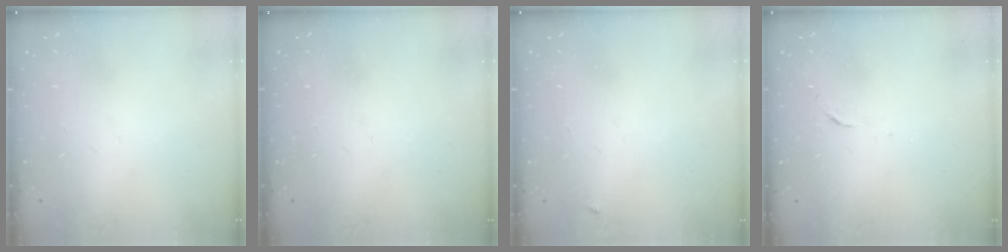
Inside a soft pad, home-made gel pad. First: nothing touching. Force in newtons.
{"total": 0.0}
{"total": 2.3, "press": 2.3, "slide": 0.3}
{"total": 3.2, "press": 3.2, "slide": 0.4}